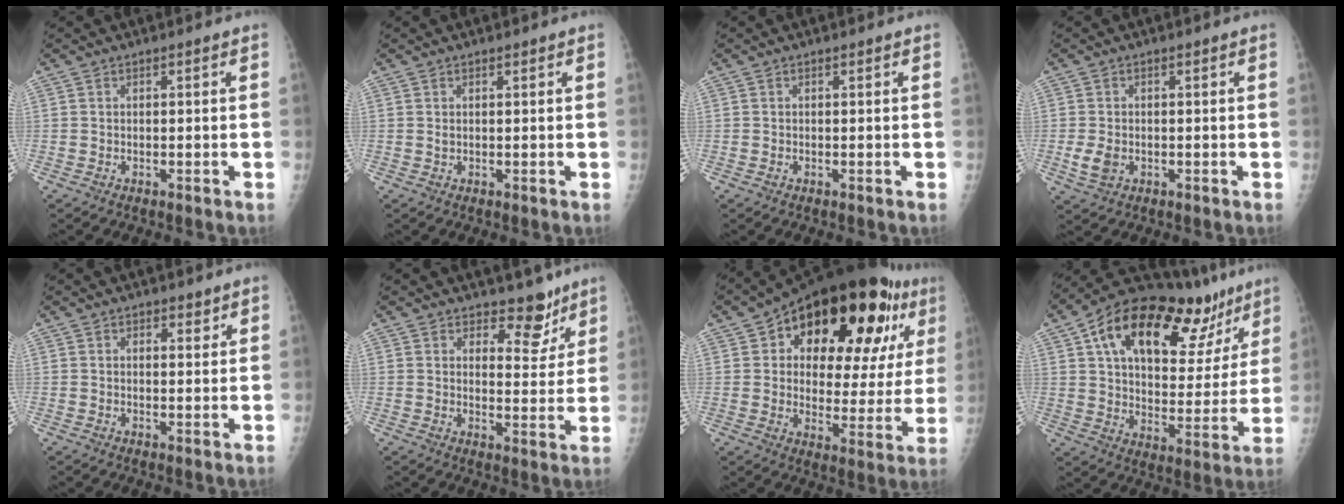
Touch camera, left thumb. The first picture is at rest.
{"total": 0.8, "force": [0.5, 0.4, 0.5], "torque": [-0.006, -0.003, 0.009]}
{"total": 0.0}
{"total": 3.6, "force": [-0.7, 2.6, 2.4], "torque": [-0.049, -0.003, -0.009]}
{"total": 2.1, "force": [1.5, 1.2, 1.0], "torque": [0.002, -0.008, 0.019]}
{"total": 6.7, "force": [5.2, 3.6, 2.1], "torque": [0.009, -0.037, 0.077]}
{"total": 27.4, "force": [11.9, 13.3, 20.8], "torque": [-0.248, 0.002, 0.172]}
{"total": 27.1, "force": [15.7, 12.8, 18.0], "torque": [-0.234, -0.010, 0.246]}